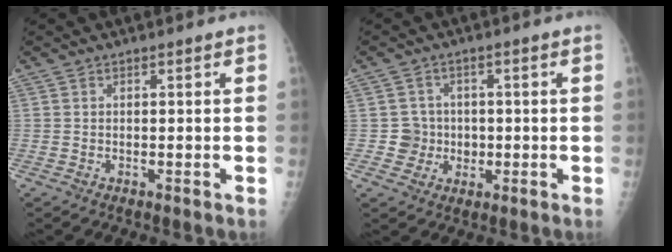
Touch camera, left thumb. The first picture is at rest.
{"total": 4.5, "force": [-0.3, 4.4, 0.1], "torque": [0.035, 0.013, -0.005]}